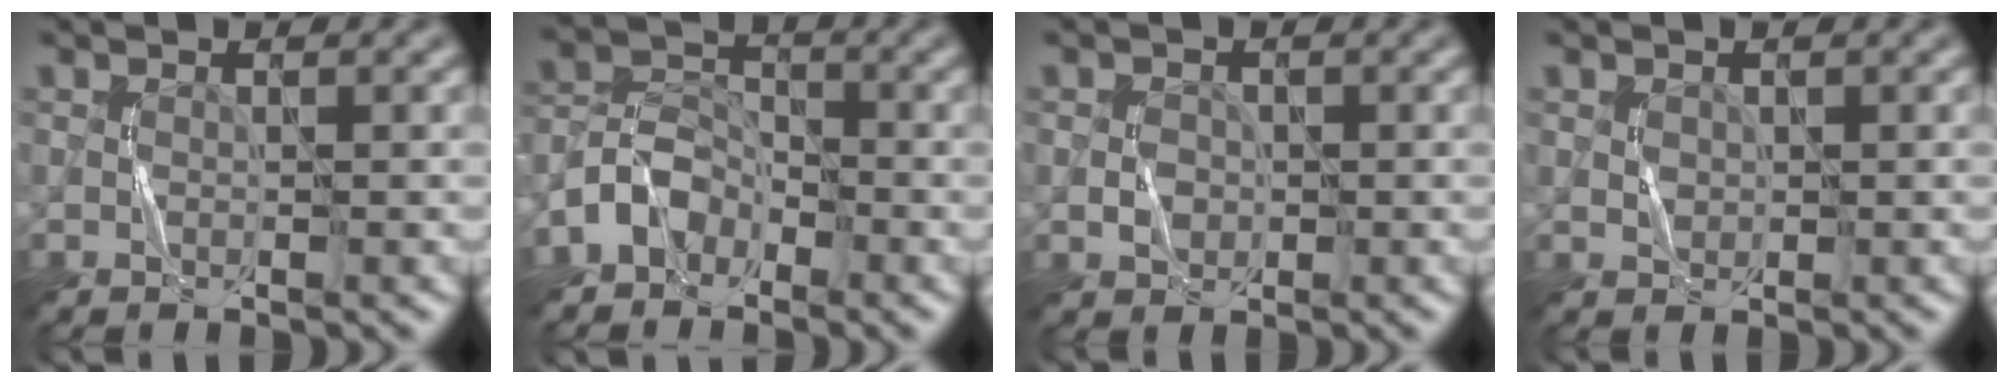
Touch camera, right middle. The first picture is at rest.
{"total": 3.4, "force": [-2.3, 2.2, 1.2], "torque": [-0.024, 0.011, -0.058]}
{"total": 1.5, "force": [-0.2, 1.2, 0.8], "torque": [-0.013, 0.000, -0.007]}
{"total": 0.8, "force": [0.3, 0.7, 0.3], "torque": [-0.007, -0.001, 0.008]}